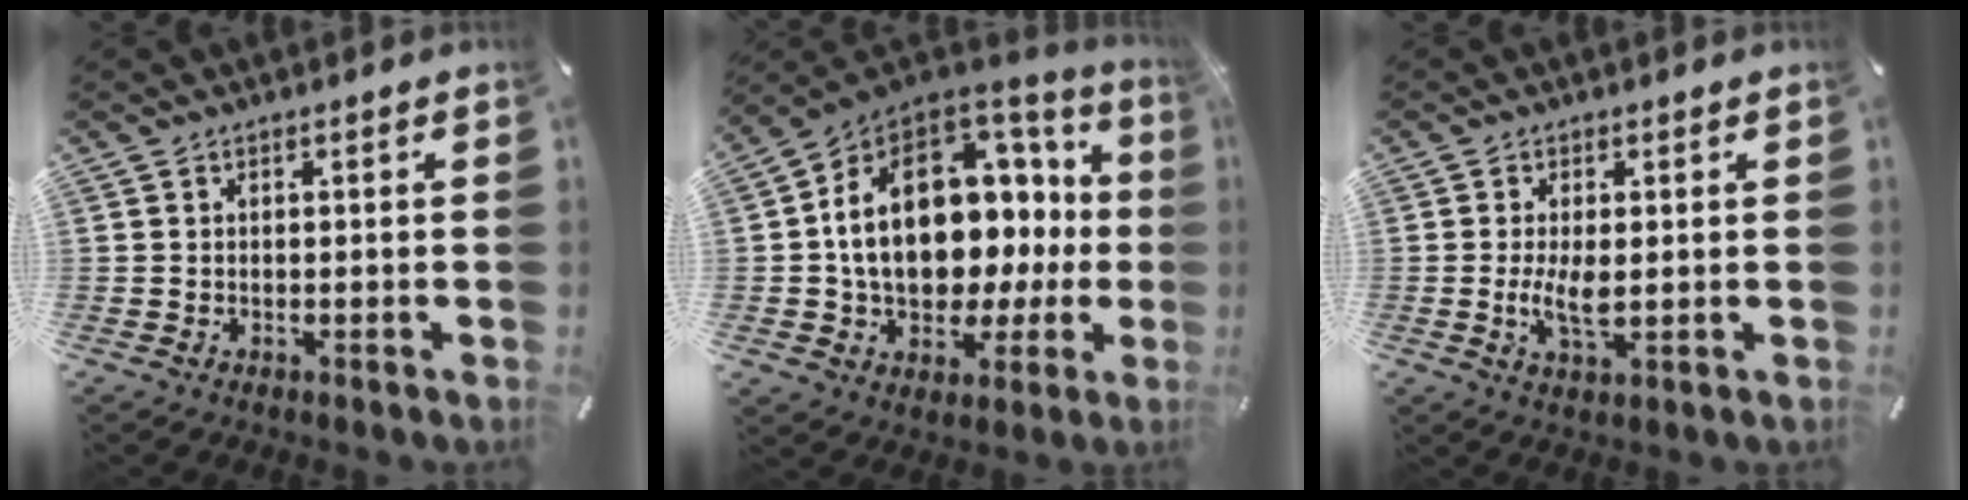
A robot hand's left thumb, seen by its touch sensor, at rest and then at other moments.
{"total": 20.1, "force": [2.6, 14.3, 13.8], "torque": [-0.226, -0.024, 0.052]}
{"total": 5.4, "force": [-0.1, 2.2, 5.0], "torque": [-0.118, -0.008, -0.008]}